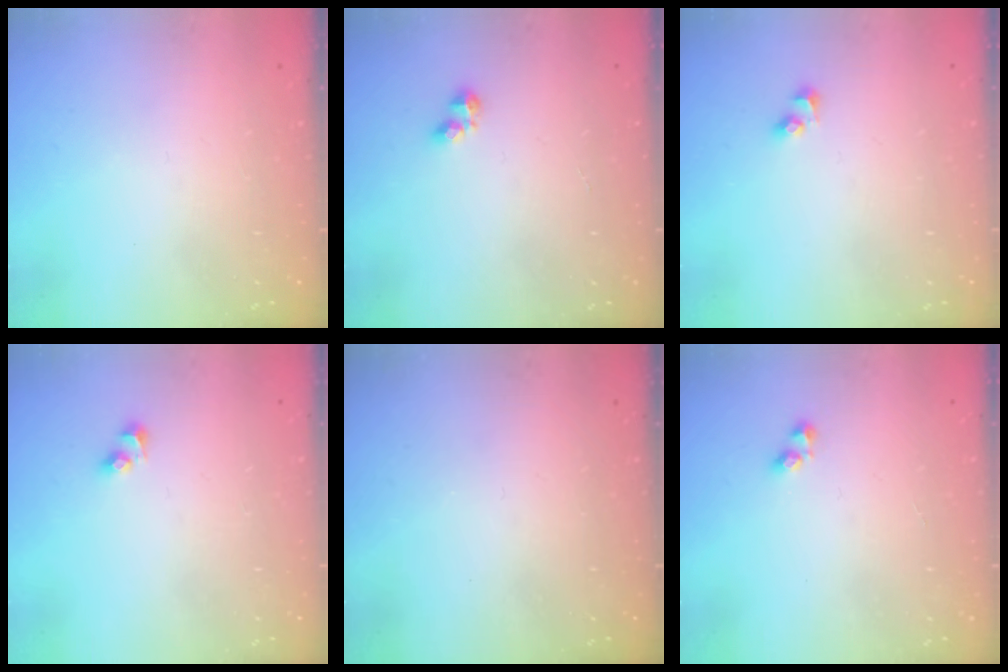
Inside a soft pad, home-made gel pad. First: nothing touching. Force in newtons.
{"total": 2.6, "press": 2.5, "slide": 0.5}
{"total": 2.7, "press": 2.5, "slide": 1.2}
{"total": 2.7, "press": 2.5, "slide": 1.2}
{"total": 0.0}
{"total": 2.9, "press": 2.6, "slide": 1.3}